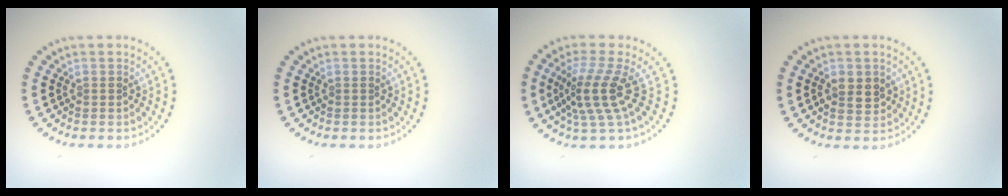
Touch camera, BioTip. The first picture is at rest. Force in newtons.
{"total": 0.0}
{"total": 4.0, "press": 2.8, "slide": 2.9}
{"total": 2.7, "press": 2.7, "slide": 0.4}